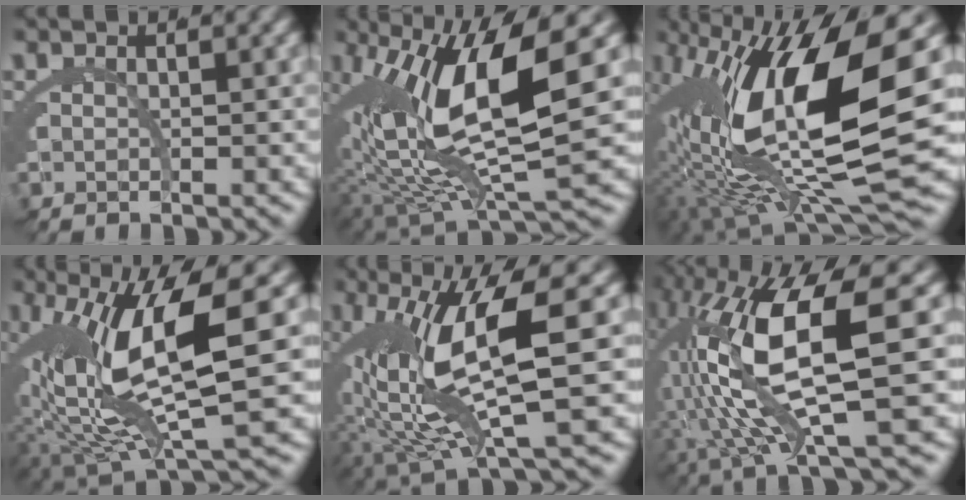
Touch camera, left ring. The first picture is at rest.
{"total": 14.7, "force": [1.0, 6.9, 12.9], "torque": [-0.215, 0.000, 0.031]}
{"total": 19.7, "force": [0.3, 7.9, 18.0], "torque": [-0.265, 0.011, 0.016]}
{"total": 12.5, "force": [0.4, 4.9, 11.5], "torque": [-0.189, 0.007, 0.018]}
{"total": 11.5, "force": [1.1, 3.8, 10.8], "torque": [-0.179, 0.012, 0.027]}
{"total": 12.5, "force": [1.4, 4.3, 11.6], "torque": [-0.220, -0.003, 0.036]}